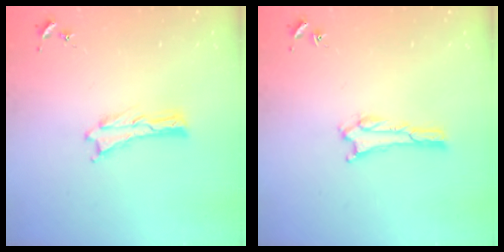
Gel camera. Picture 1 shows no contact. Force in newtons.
{"total": 1.1, "press": 1.0, "slide": 0.1}